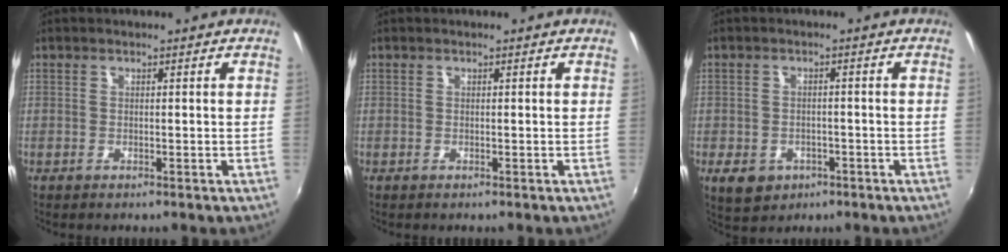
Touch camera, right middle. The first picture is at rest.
{"total": 0.0}
{"total": 6.3, "force": [-2.9, 4.7, 3.1], "torque": [-0.073, -0.008, -0.038]}